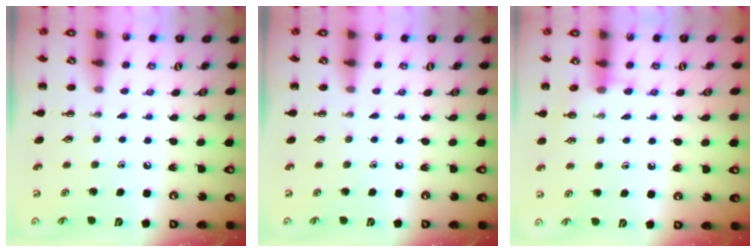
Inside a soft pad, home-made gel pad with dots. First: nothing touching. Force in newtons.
{"total": 0.0}
{"total": 6.7, "press": 6.5, "slide": 1.3}